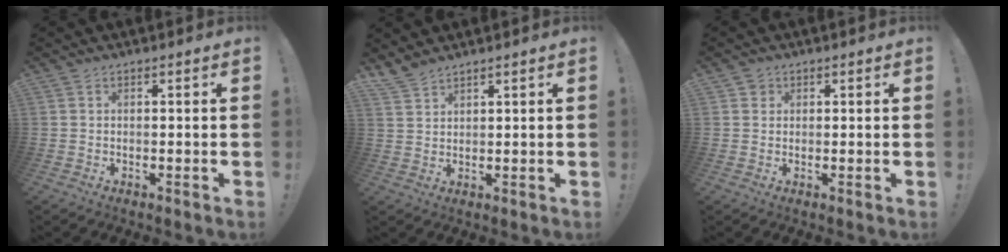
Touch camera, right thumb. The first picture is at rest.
{"total": 4.1, "force": [3.8, 1.0, 1.4], "torque": [-0.029, -0.023, 0.072]}
{"total": 1.8, "force": [0.9, 1.5, 0.3], "torque": [0.002, -0.004, 0.015]}